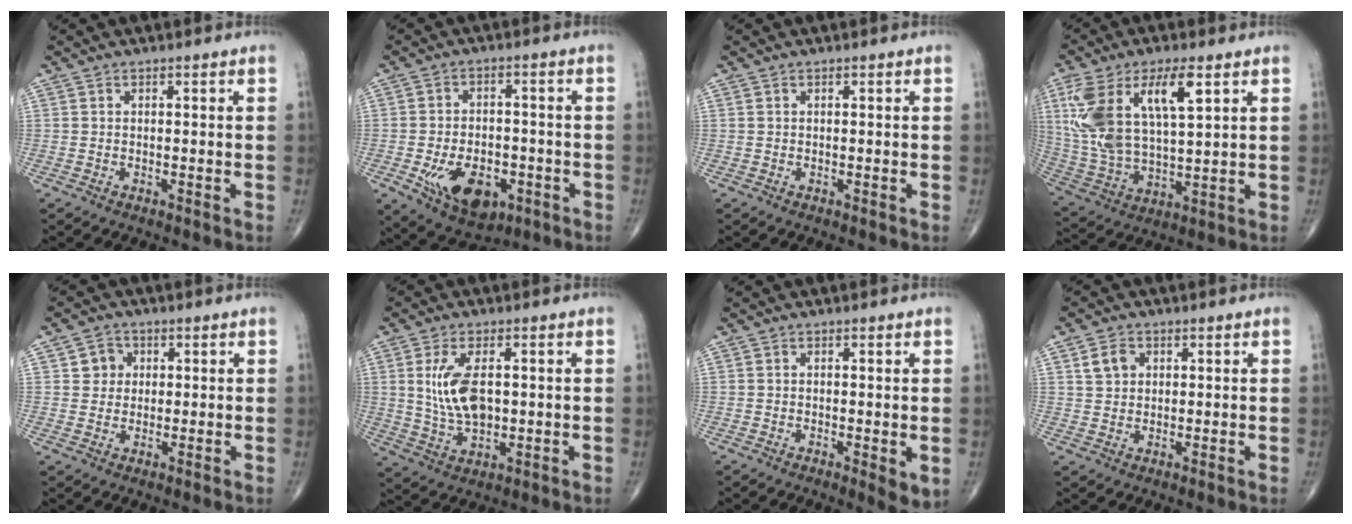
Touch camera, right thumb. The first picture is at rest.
{"total": 12.5, "force": [-4.6, 7.7, 8.8], "torque": [-0.120, 0.013, -0.060]}
{"total": 0.0}
{"total": 18.3, "force": [6.7, 7.8, 15.2], "torque": [-0.305, -0.012, 0.134]}
{"total": 3.9, "force": [0.9, 3.7, 0.9], "torque": [0.010, 0.002, 0.008]}
{"total": 9.5, "force": [1.3, 4.9, 8.0], "torque": [-0.156, -0.010, 0.033]}
{"total": 3.5, "force": [-0.5, 1.2, 3.2], "torque": [-0.047, -0.012, -0.010]}
{"total": 4.0, "force": [1.4, 3.2, 2.0], "torque": [-0.022, -0.001, 0.026]}